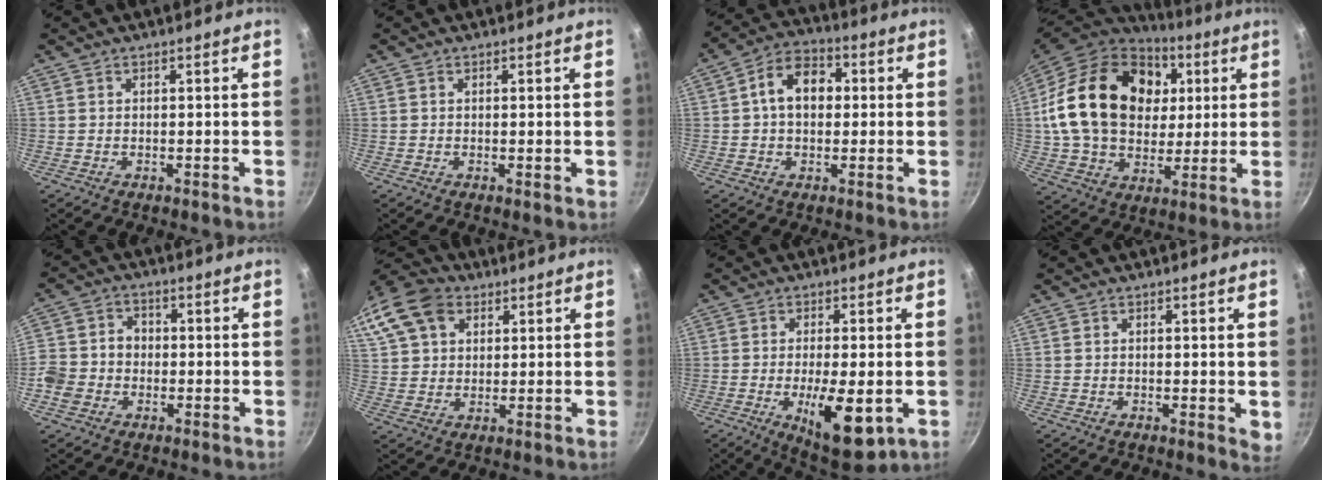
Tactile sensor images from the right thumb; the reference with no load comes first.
{"total": 0.5, "force": [0.2, 0.1, 0.5], "torque": [-0.008, -0.002, 0.001]}
{"total": 10.0, "force": [1.2, 7.1, 6.9], "torque": [-0.079, 0.025, 0.003]}
{"total": 27.5, "force": [5.8, 20.1, 17.9], "torque": [-0.302, 0.011, 0.104]}
{"total": 8.7, "force": [-2.0, 7.4, 4.2], "torque": [-0.058, 0.028, -0.051]}
{"total": 17.7, "force": [7.8, 12.9, 9.3], "torque": [-0.208, 0.031, 0.138]}
{"total": 11.9, "force": [-2.9, 4.2, 10.7], "torque": [-0.161, -0.002, -0.033]}
{"total": 2.5, "force": [0.4, 1.1, 2.2], "torque": [-0.022, -0.005, 0.003]}